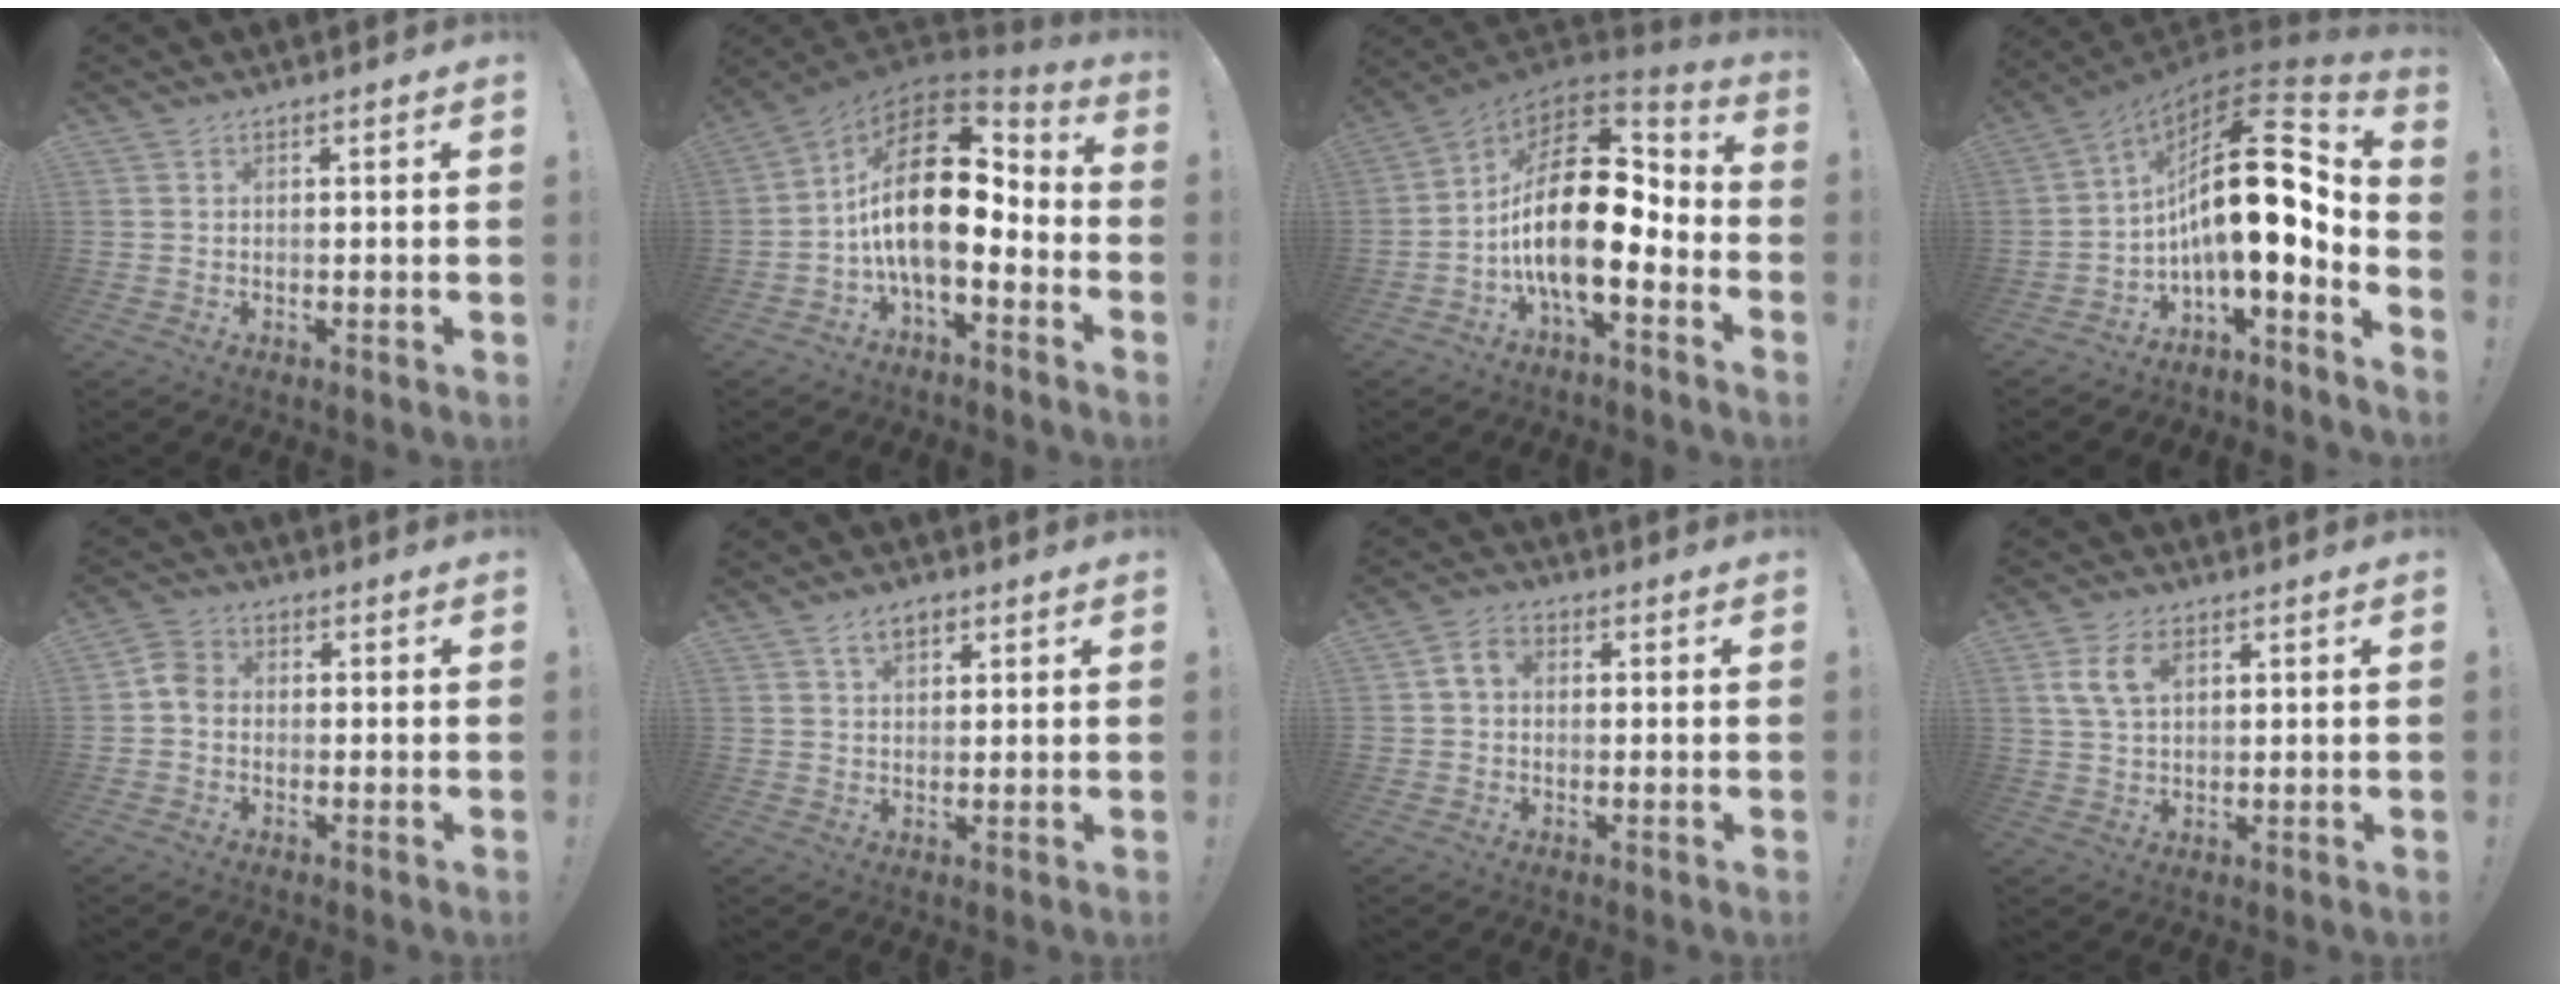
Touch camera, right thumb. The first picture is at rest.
{"total": 21.3, "force": [2.1, 10.1, 18.6], "torque": [-0.338, -0.004, 0.040]}
{"total": 23.3, "force": [-0.9, 11.0, 20.5], "torque": [-0.381, 0.011, -0.009]}
{"total": 21.7, "force": [3.5, 8.0, 19.8], "torque": [-0.337, -0.033, 0.054]}
{"total": 5.0, "force": [-1.1, 3.9, 3.0], "torque": [-0.055, 0.022, -0.016]}
{"total": 4.5, "force": [2.4, 2.6, 2.8], "torque": [-0.045, -0.001, 0.042]}
{"total": 4.7, "force": [0.4, 3.5, 3.1], "torque": [-0.053, 0.012, 0.011]}
{"total": 7.6, "force": [2.6, 4.6, 5.4], "torque": [-0.098, 0.003, 0.050]}